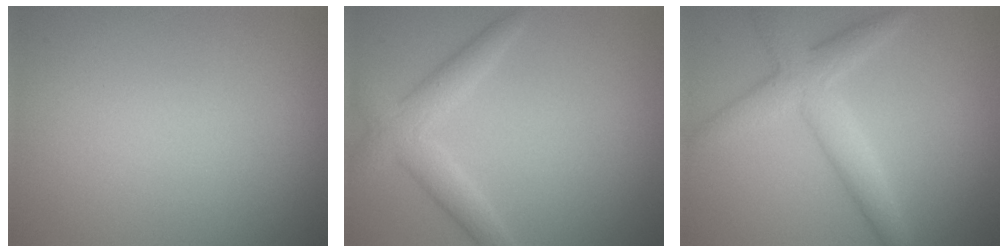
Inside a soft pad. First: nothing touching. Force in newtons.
{"total": 3.1, "press": 3.1, "slide": 0.2}
{"total": 3.9, "press": 3.9, "slide": 0.1}